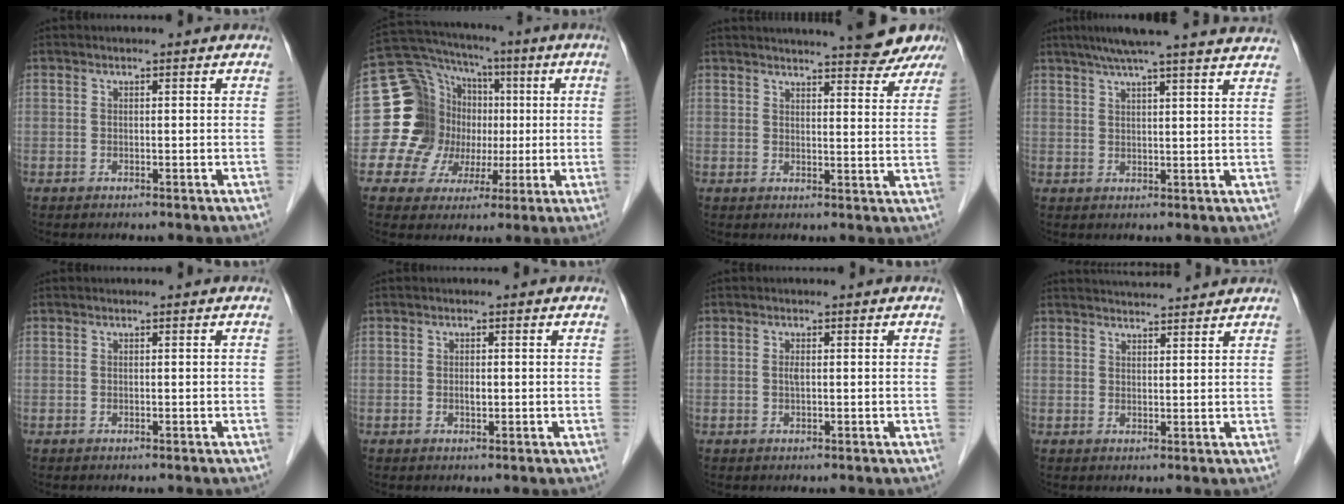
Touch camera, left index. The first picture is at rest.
{"total": 13.7, "force": [-0.4, 12.6, 5.5], "torque": [-0.087, 0.040, 0.003]}
{"total": 17.7, "force": [16.0, 2.9, 7.0], "torque": [-0.090, -0.008, 0.186]}
{"total": 19.1, "force": [16.8, 0.3, 9.2], "torque": [-0.142, 0.018, 0.211]}
{"total": 0.0}
{"total": 0.9, "force": [-0.3, 0.5, 0.7], "torque": [-0.014, -0.003, -0.005]}
{"total": 0.8, "force": [-0.2, 0.2, 0.7], "torque": [-0.016, -0.003, -0.003]}
{"total": 6.1, "force": [6.0, 0.2, 1.3], "torque": [-0.023, 0.025, 0.084]}